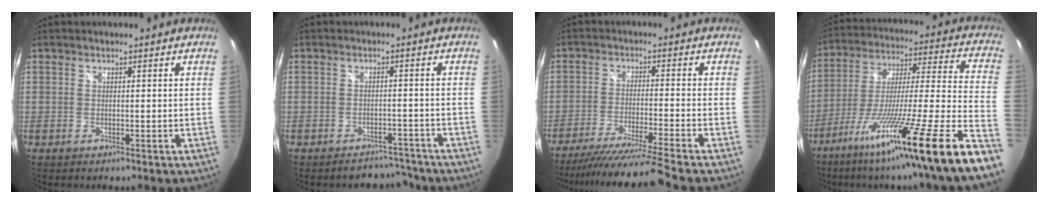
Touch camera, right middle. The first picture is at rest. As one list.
[{"total": 5.7, "force": [-5.2, 2.2, 0.4], "torque": [-0.007, 0.010, -0.068]}, {"total": 14.0, "force": [-12.2, -2.9, 6.2], "torque": [-0.130, -0.032, -0.207]}, {"total": 28.9, "force": [-19.0, -2.3, 21.6], "torque": [-0.320, -0.073, -0.307]}]